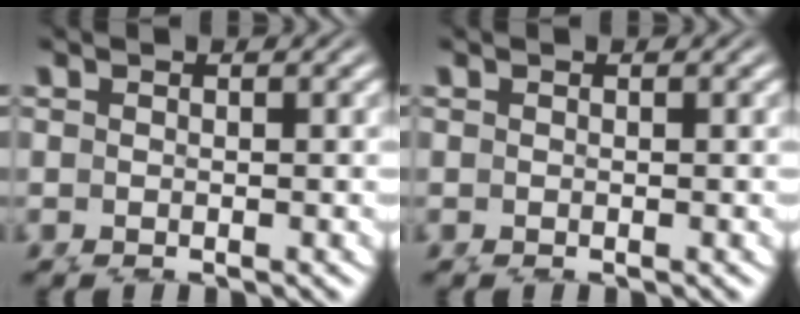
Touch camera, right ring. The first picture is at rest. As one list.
[{"total": 0.0}]